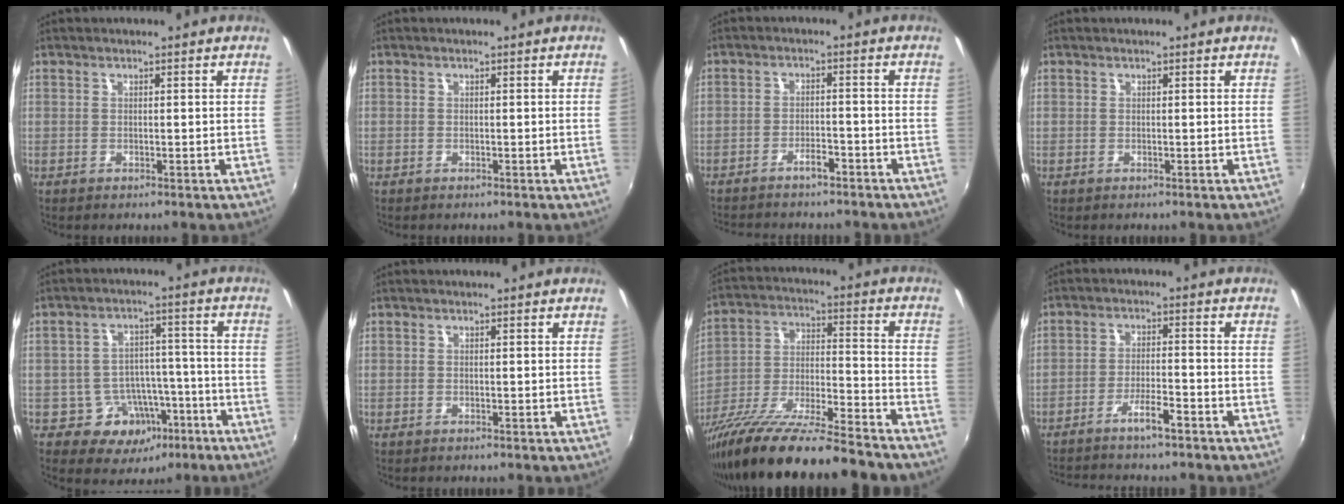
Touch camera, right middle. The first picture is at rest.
{"total": 0.0}
{"total": 6.4, "force": [-5.5, 1.8, 2.7], "torque": [-0.064, 0.001, -0.080]}
{"total": 0.0}
{"total": 9.9, "force": [-5.2, 7.8, 3.3], "torque": [-0.063, 0.032, -0.054]}
{"total": 0.0}
{"total": 21.6, "force": [-16.9, 1.8, 13.3], "torque": [-0.239, -0.047, -0.281]}
{"total": 5.6, "force": [-4.6, 0.3, 3.1], "torque": [-0.072, 0.006, -0.079]}